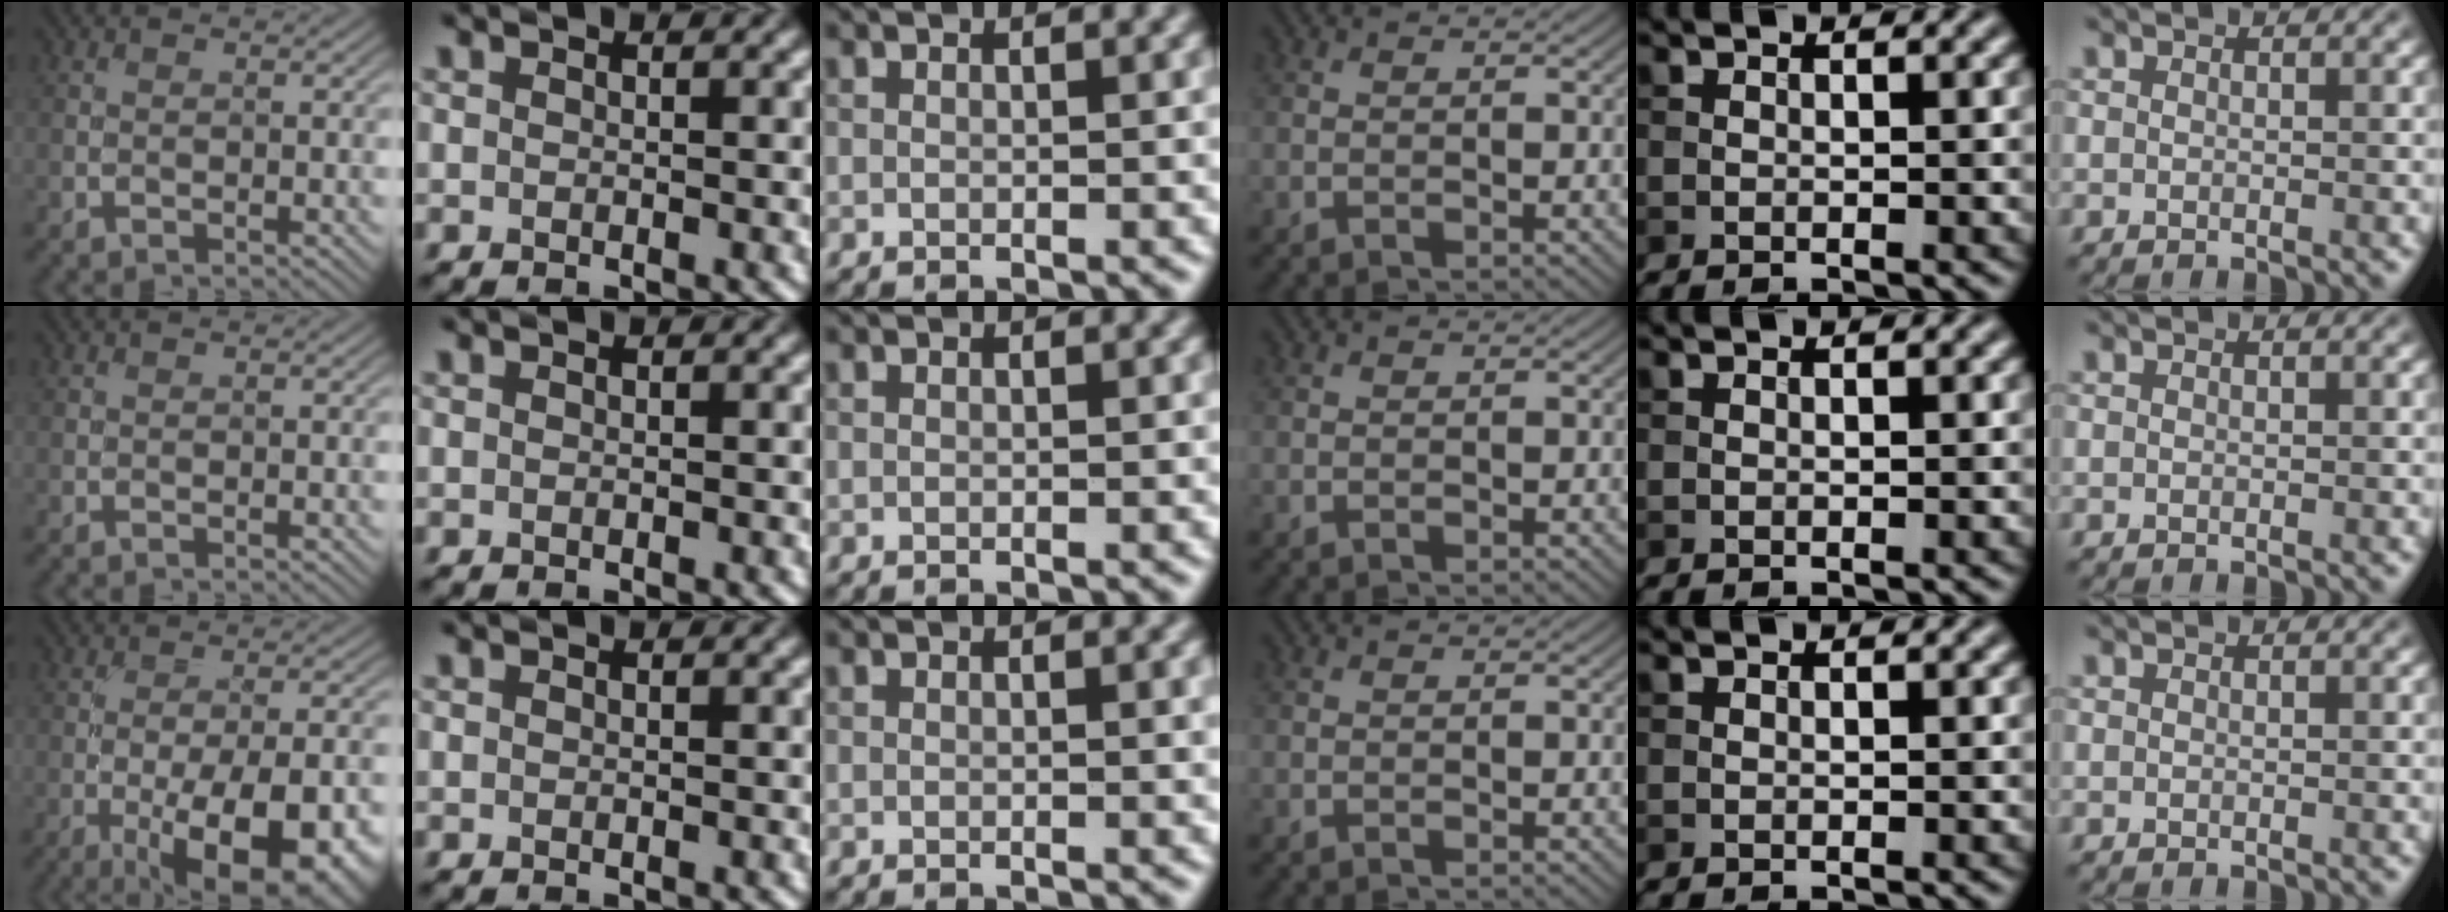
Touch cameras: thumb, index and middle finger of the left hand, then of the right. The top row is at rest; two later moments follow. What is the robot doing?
{"motion": "screw", "object": "medicine bottle"}